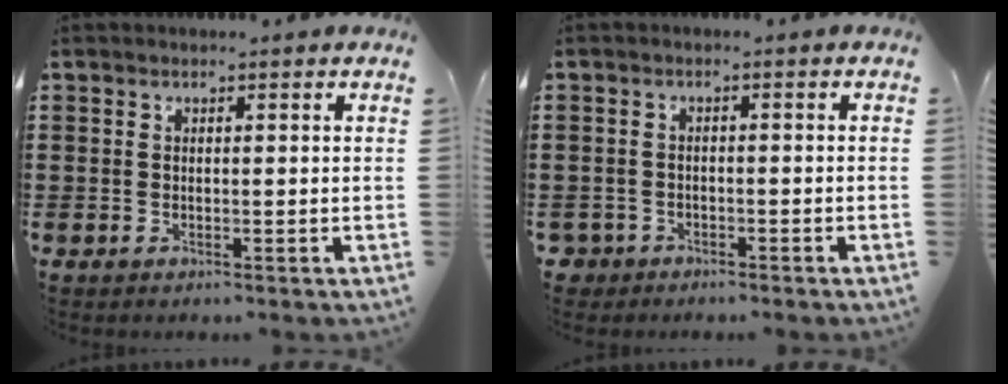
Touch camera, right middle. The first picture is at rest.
{"total": 2.0, "force": [-1.8, 0.8, -0.1], "torque": [-0.006, -0.003, -0.041]}